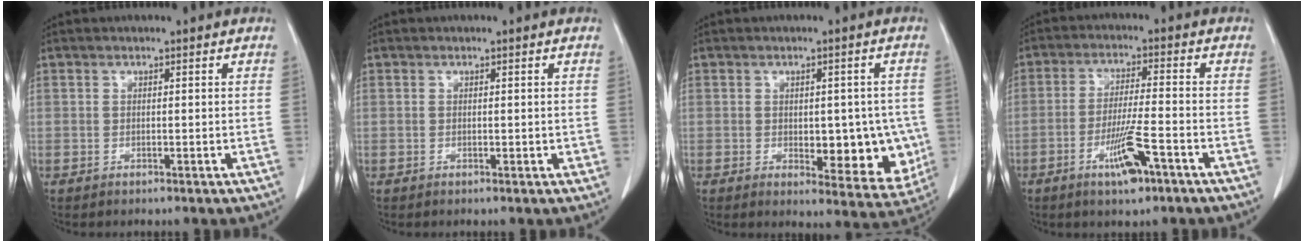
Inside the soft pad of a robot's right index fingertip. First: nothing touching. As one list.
[{"total": 0.6, "force": [0.1, 0.4, 0.4], "torque": [-0.003, 0.000, 0.001]}, {"total": 11.5, "force": [-1.1, 5.7, 9.9], "torque": [-0.114, -0.002, 0.003]}, {"total": 7.4, "force": [-3.9, 0.7, 6.2], "torque": [-0.117, -0.008, -0.065]}]